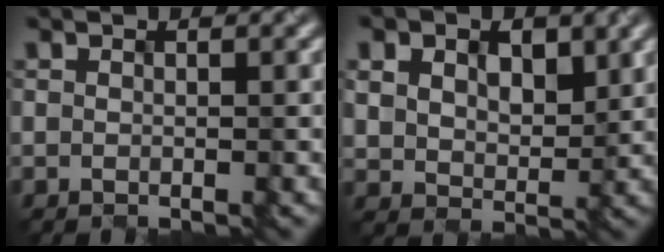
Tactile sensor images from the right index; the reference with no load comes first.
{"total": 5.8, "force": [2.0, 4.2, 3.4], "torque": [-0.070, 0.003, 0.023]}